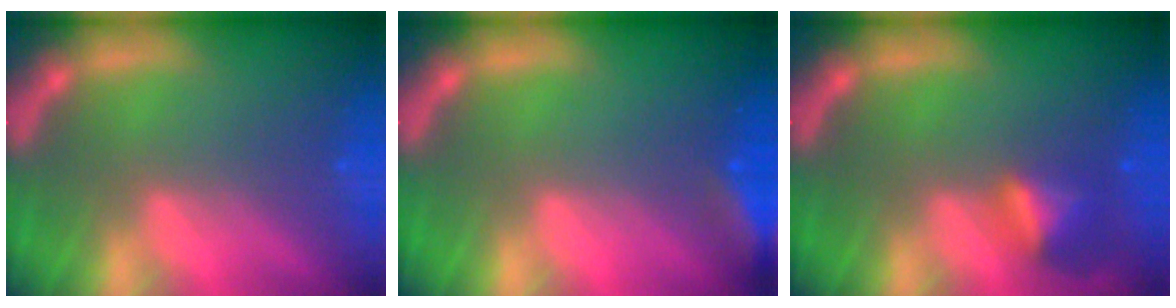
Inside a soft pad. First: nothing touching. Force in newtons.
{"total": 4.0}
{"total": 2.9}